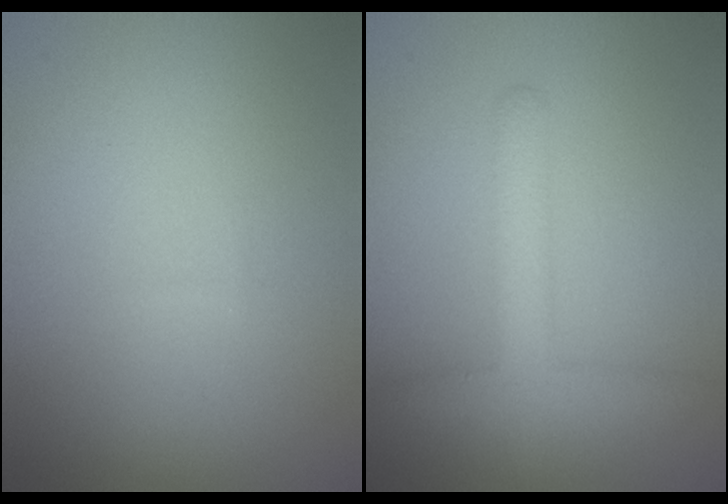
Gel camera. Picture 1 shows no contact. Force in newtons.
{"total": 3.1, "press": 3.1, "slide": 0.1}